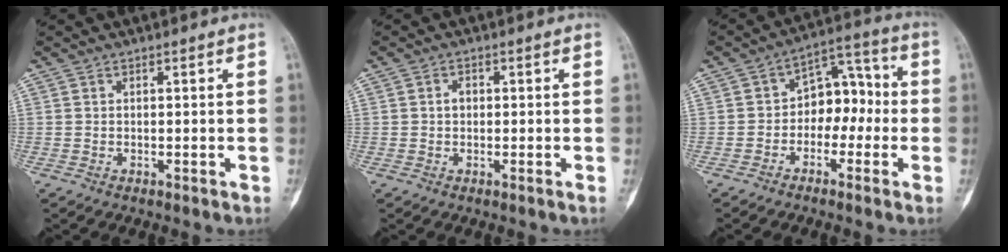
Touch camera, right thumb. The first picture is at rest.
{"total": 1.4, "force": [0.1, 1.0, 0.9], "torque": [-0.010, 0.003, -0.001]}
{"total": 9.1, "force": [-1.6, 6.3, 6.4], "torque": [-0.051, 0.042, -0.043]}